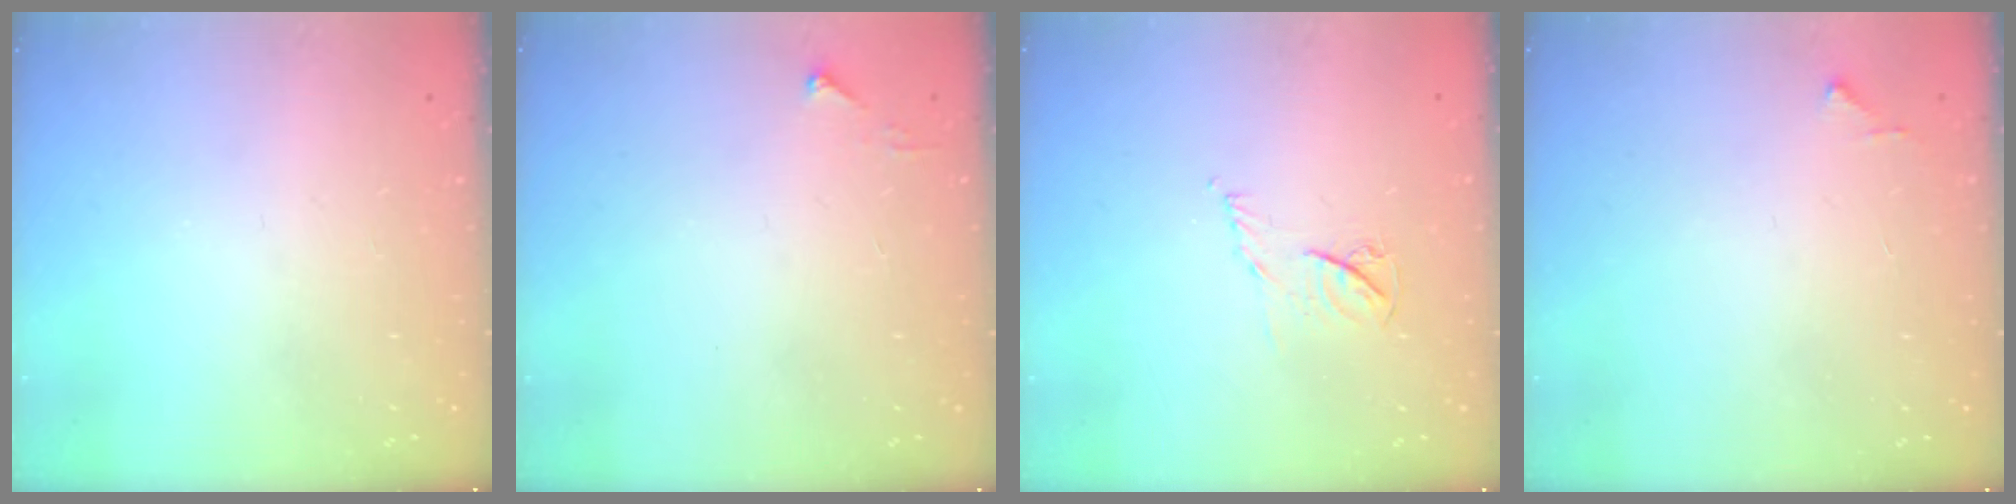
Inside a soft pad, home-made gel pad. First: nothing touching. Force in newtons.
{"total": 3.1, "press": 3.1, "slide": 0.4}
{"total": 4.4, "press": 4.3, "slide": 0.6}
{"total": 3.4, "press": 3.4, "slide": 0.4}